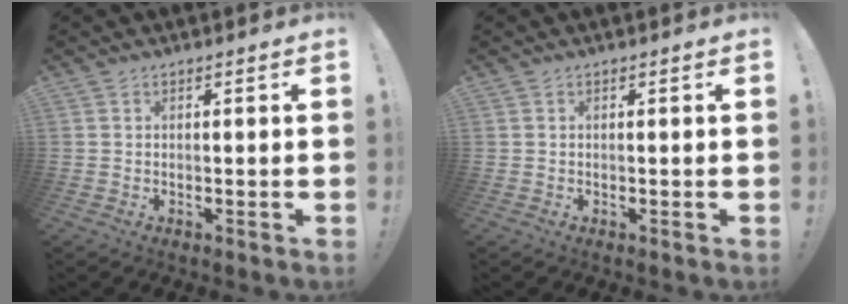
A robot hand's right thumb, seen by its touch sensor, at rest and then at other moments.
{"total": 0.0}